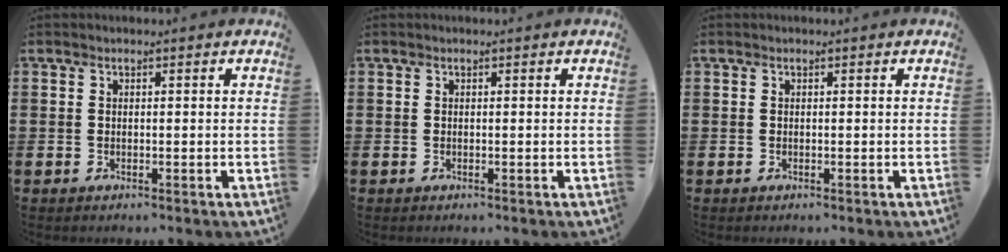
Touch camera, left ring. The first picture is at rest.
{"total": 0.0}
{"total": 0.0}